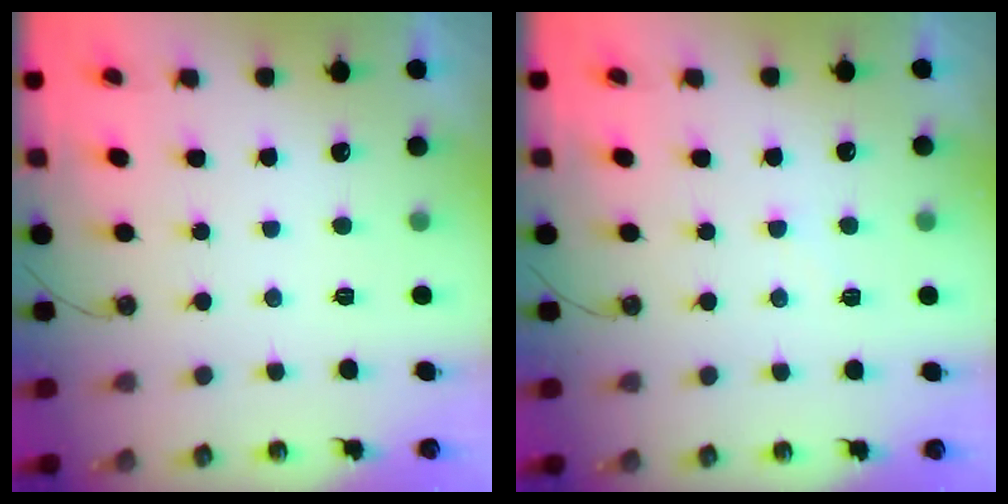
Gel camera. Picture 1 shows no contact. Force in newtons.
{"total": 2.8, "press": 2.8, "slide": 0.4}